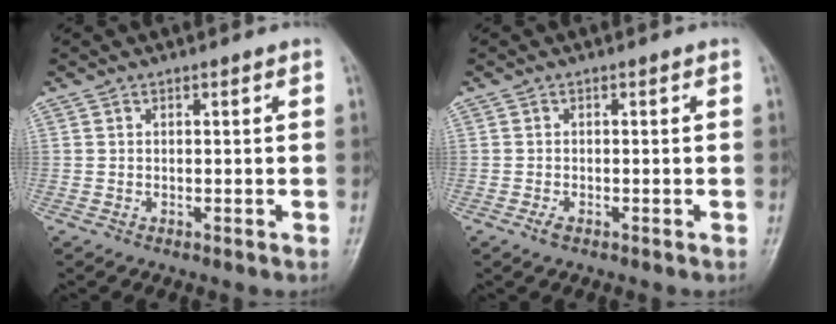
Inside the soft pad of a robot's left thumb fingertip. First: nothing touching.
{"total": 1.2, "force": [-0.9, 0.5, 0.7], "torque": [-0.022, 0.004, -0.017]}